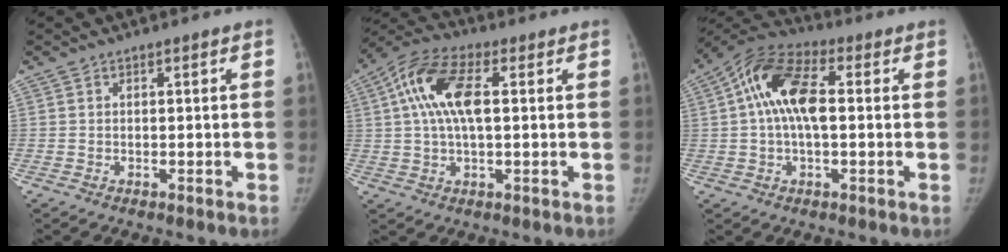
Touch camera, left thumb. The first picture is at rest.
{"total": 12.3, "force": [2.7, 5.6, 10.6], "torque": [-0.219, 0.025, 0.045]}
{"total": 13.2, "force": [1.9, 6.7, 11.2], "torque": [-0.212, 0.033, 0.024]}